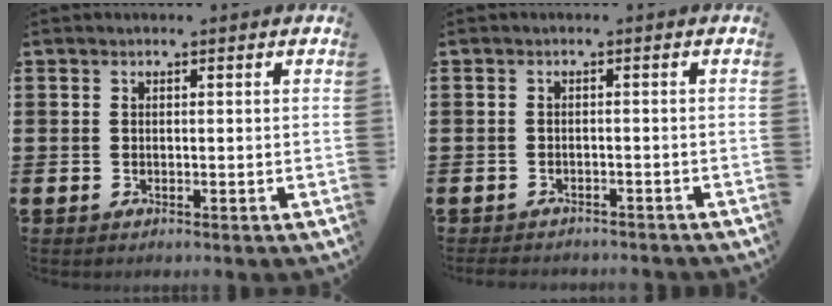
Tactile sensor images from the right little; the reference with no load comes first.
{"total": 1.2, "force": [-1.2, 0.1, 0.0], "torque": [-0.003, 0.002, -0.026]}